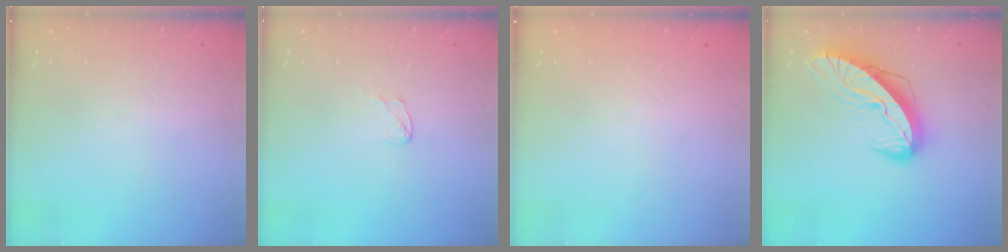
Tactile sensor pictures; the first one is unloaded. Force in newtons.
{"total": 3.0, "press": 3.0, "slide": 0.3}
{"total": 0.0}
{"total": 12.9, "press": 12.8, "slide": 1.3}